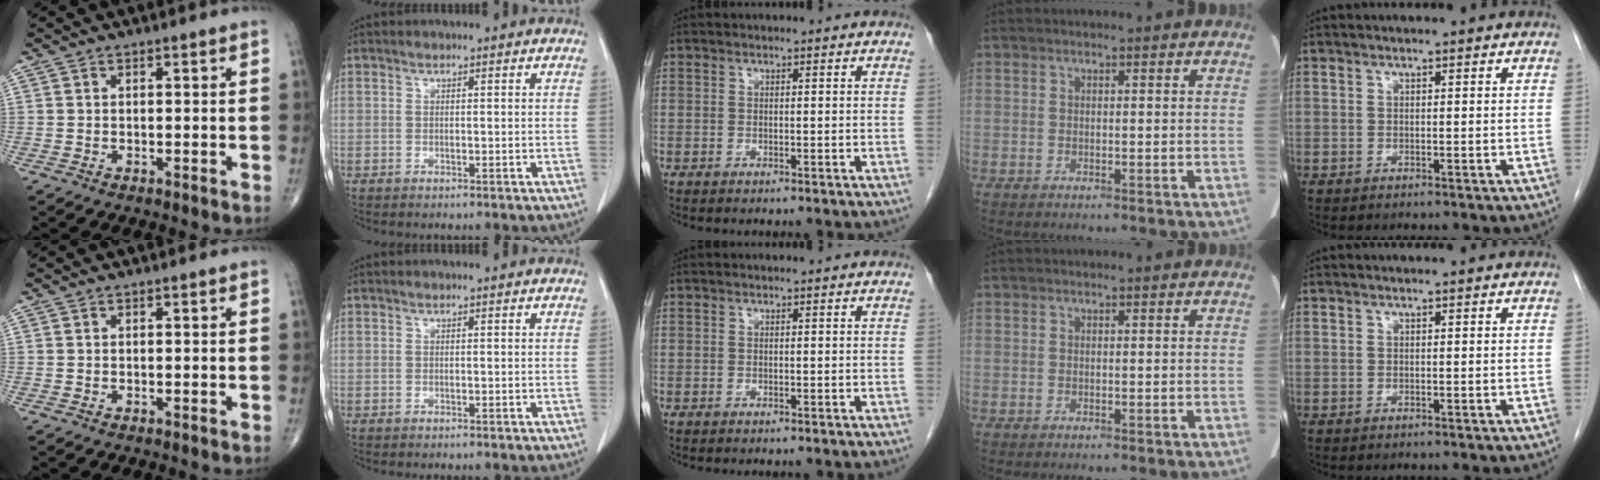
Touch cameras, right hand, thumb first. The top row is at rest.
{}